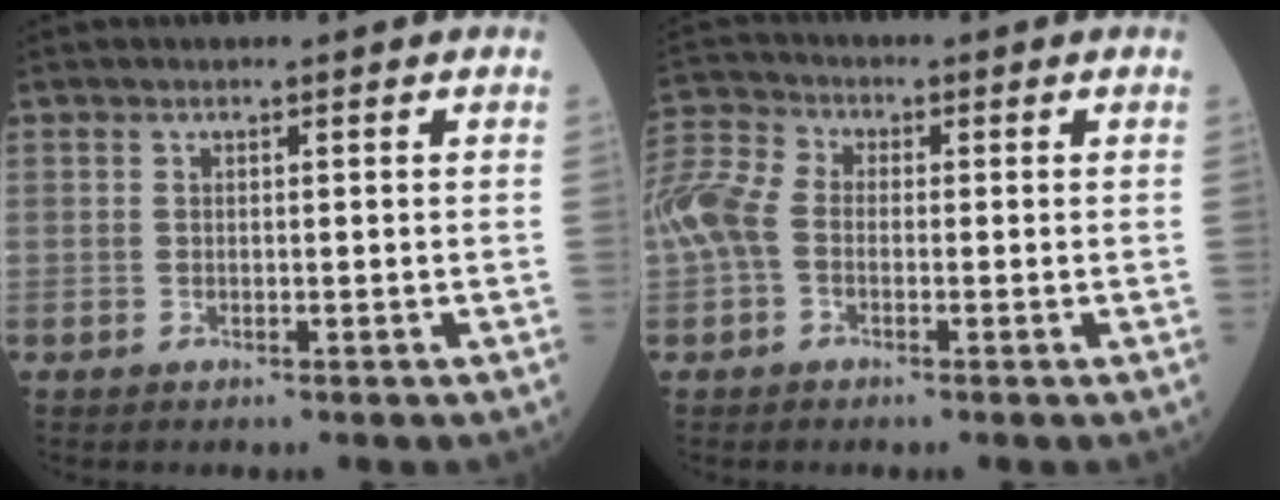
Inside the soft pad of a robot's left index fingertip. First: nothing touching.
{"total": 8.5, "force": [-0.9, 5.8, 6.2], "torque": [-0.158, 0.023, -0.029]}